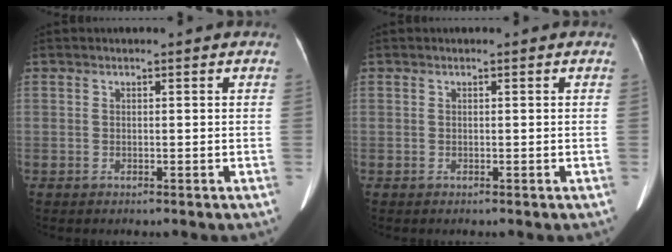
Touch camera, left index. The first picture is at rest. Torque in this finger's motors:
{"motor_torque": [0.00, 0.00, 0.00, 0.00]}